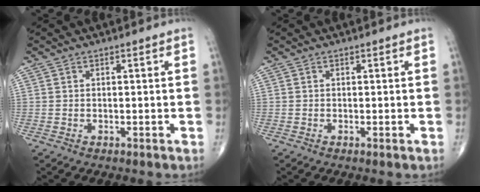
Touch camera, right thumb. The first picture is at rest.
{"total": 0.0}